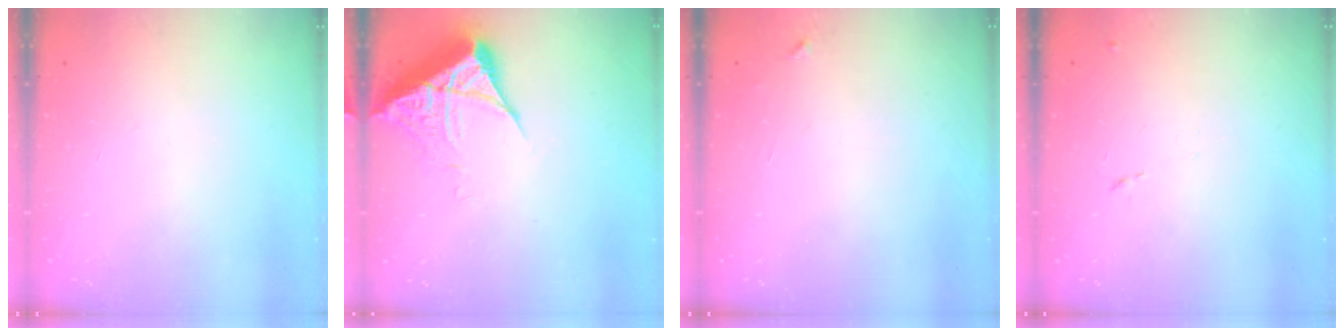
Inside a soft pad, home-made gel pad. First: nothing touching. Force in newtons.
{"total": 7.2, "press": 7.2, "slide": 0.6}
{"total": 3.3, "press": 3.3, "slide": 0.4}
{"total": 7.5, "press": 7.4, "slide": 0.6}